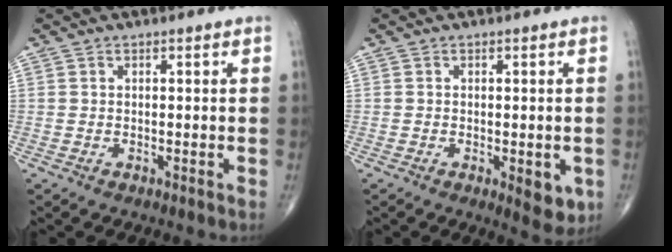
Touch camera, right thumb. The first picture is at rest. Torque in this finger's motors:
{"motor_torque": [0.86, 1.08, 0.34, -0.39, 0.11]}